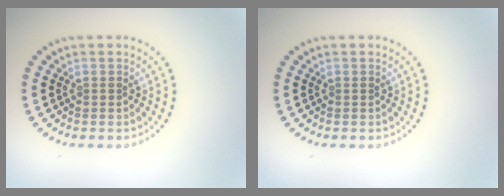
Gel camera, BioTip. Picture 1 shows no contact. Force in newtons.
{"total": 0.0}